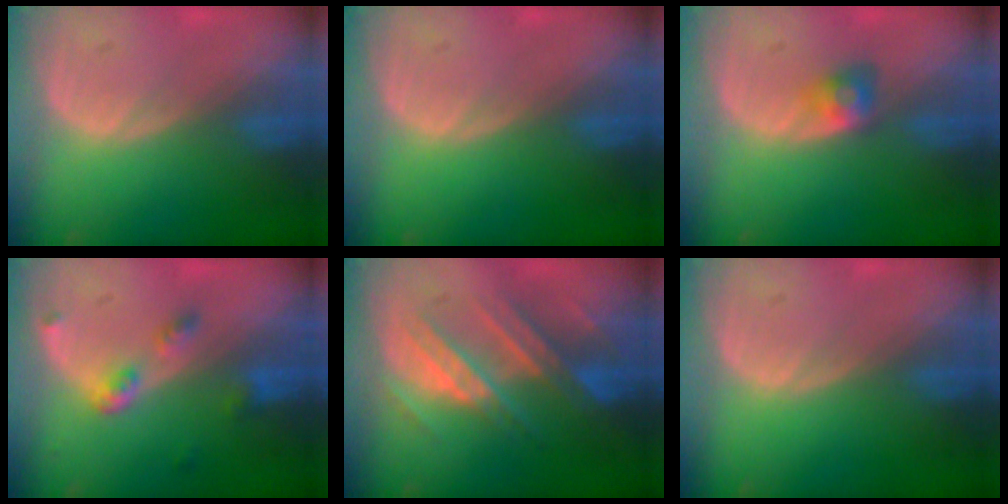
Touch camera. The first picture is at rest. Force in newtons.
{"total": 0.0}
{"total": 2.8, "press": 2.6, "slide": 1.2}
{"total": 4.2, "press": 3.8, "slide": 1.7}
{"total": 8.8, "press": 7.9, "slide": 3.7}
{"total": 0.0}